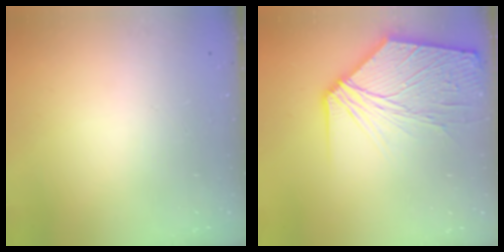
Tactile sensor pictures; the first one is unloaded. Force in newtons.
{"total": 14.5, "press": 14.4, "slide": 1.9}